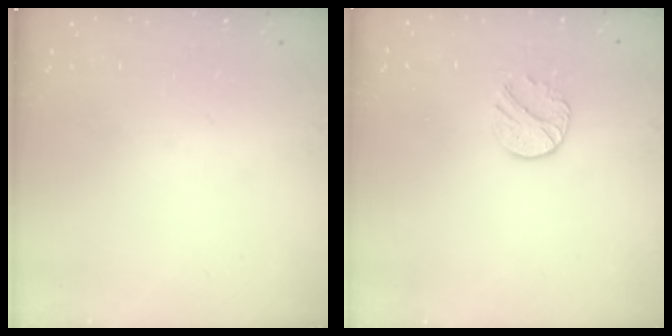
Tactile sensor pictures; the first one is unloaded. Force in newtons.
{"total": 7.0, "press": 7.0, "slide": 0.7}